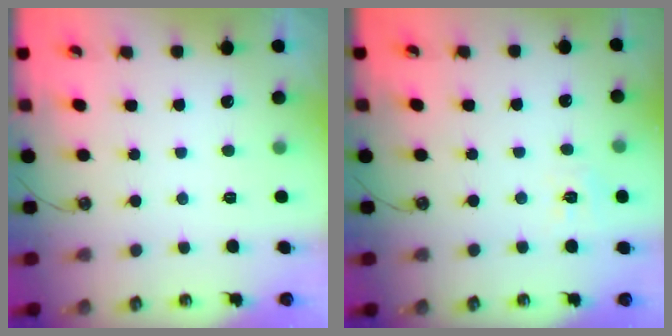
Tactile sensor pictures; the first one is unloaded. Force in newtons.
{"total": 7.3, "press": 7.3, "slide": 0.7}